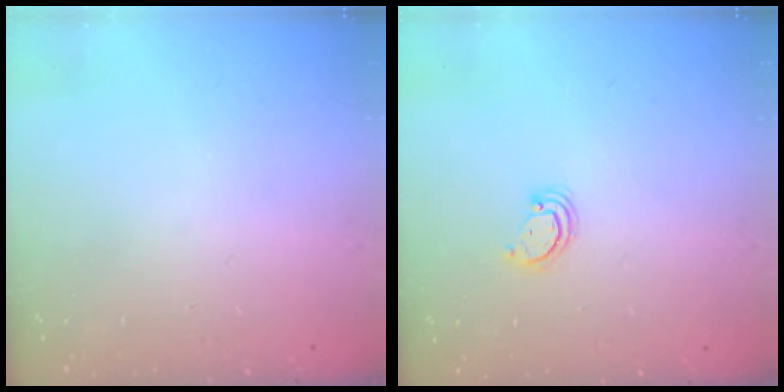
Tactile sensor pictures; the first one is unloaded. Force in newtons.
{"total": 3.2, "press": 3.2, "slide": 0.3}